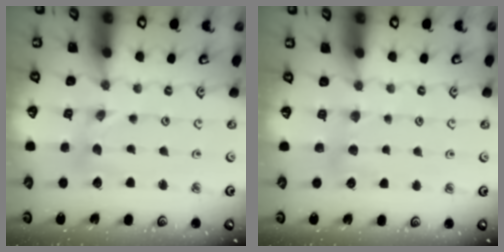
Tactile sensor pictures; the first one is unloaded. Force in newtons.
{"total": 5.0, "press": 5.0, "slide": 0.7}